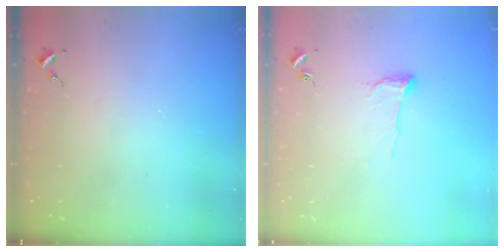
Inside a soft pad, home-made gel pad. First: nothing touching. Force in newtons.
{"total": 7.1, "press": 7.1, "slide": 0.7}